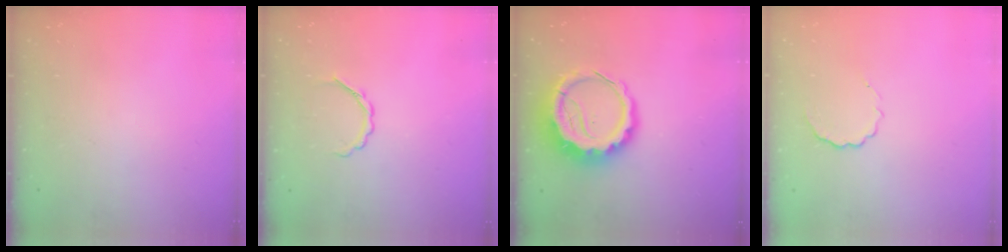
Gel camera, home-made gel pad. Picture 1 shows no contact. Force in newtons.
{"total": 3.0, "press": 2.8, "slide": 0.9}
{"total": 12.2, "press": 11.9, "slide": 2.7}
{"total": 3.5, "press": 3.4, "slide": 0.9}